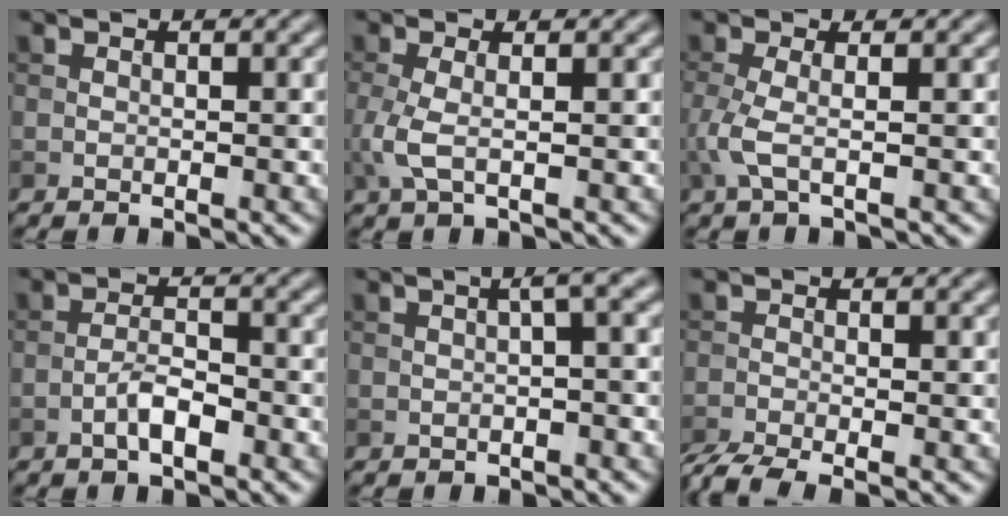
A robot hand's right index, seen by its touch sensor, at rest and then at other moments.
{"total": 2.5, "force": [-0.2, 0.8, 2.3], "torque": [-0.061, -0.004, -0.006]}
{"total": 2.4, "force": [-0.4, 0.5, 2.3], "torque": [-0.060, -0.005, -0.012]}
{"total": 2.4, "force": [-1.3, 0.7, 1.9], "torque": [-0.036, 0.007, -0.027]}
{"total": 2.6, "force": [0.4, 0.5, 2.5], "torque": [-0.031, 0.015, 0.005]}
{"total": 4.1, "force": [-3.2, 1.0, 2.5], "torque": [-0.049, -0.017, -0.068]}